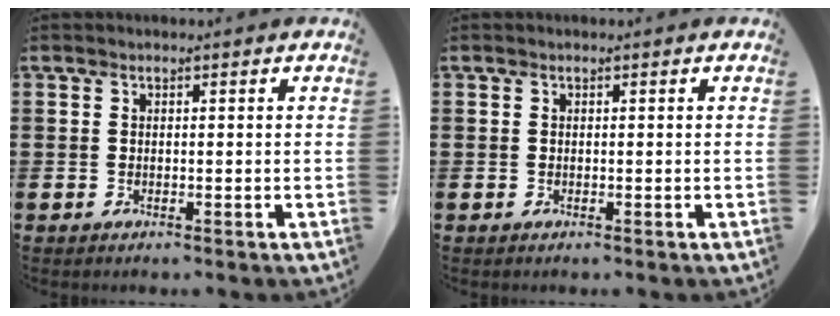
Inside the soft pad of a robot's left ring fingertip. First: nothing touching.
{"total": 0.0}